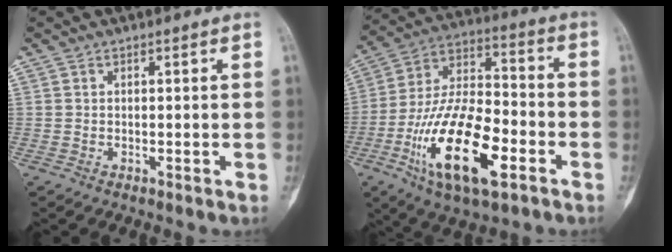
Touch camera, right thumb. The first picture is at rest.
{"total": 21.4, "force": [-8.3, 9.1, 17.6], "torque": [-0.320, 0.038, -0.143]}